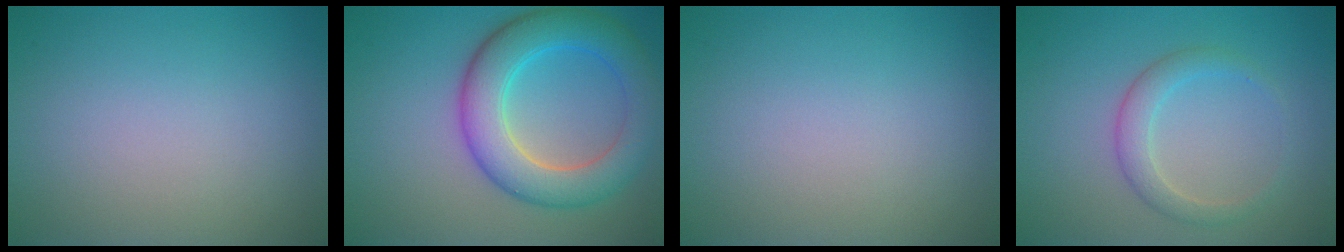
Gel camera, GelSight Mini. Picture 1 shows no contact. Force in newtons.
{"total": 7.3, "press": 7.3, "slide": 0.1}
{"total": 0.0}
{"total": 2.3, "press": 2.3, "slide": 0.1}